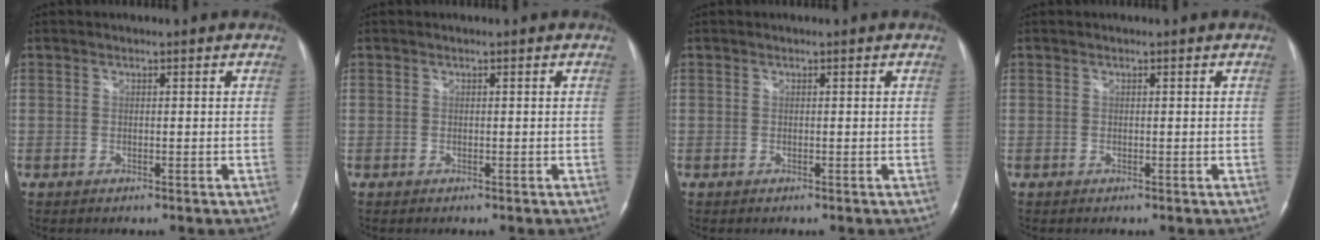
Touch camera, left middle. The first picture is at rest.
{"total": 0.0}
{"total": 0.0}
{"total": 0.0}